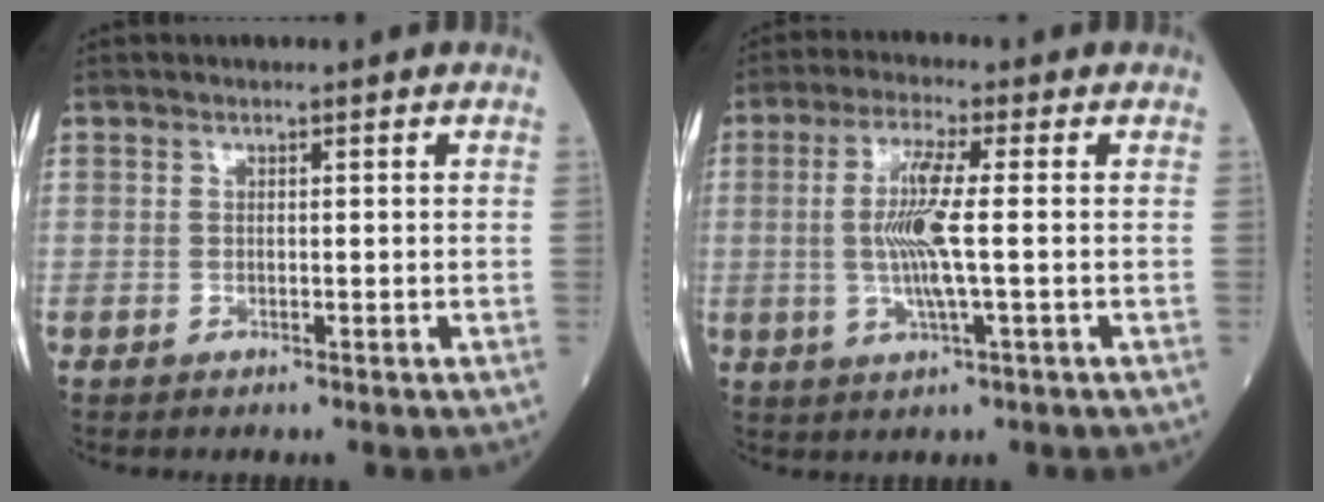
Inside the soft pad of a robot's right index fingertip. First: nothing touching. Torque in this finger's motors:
{"motor_torque": [1.35, 0.03, 0.70, 0.17]}